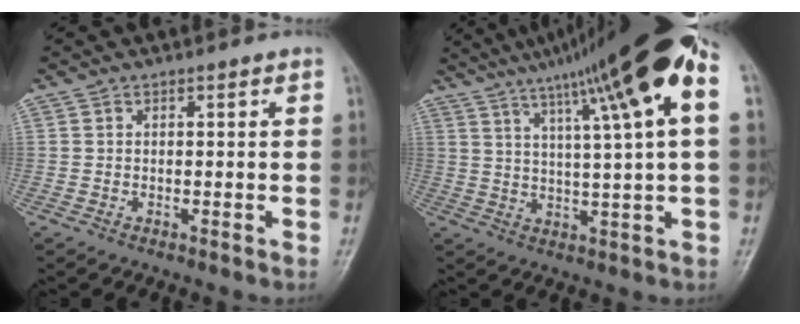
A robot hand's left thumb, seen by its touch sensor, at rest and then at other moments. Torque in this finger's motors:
{"motor_torque": [2.50, 2.51, 1.96, -0.81, 0.20]}